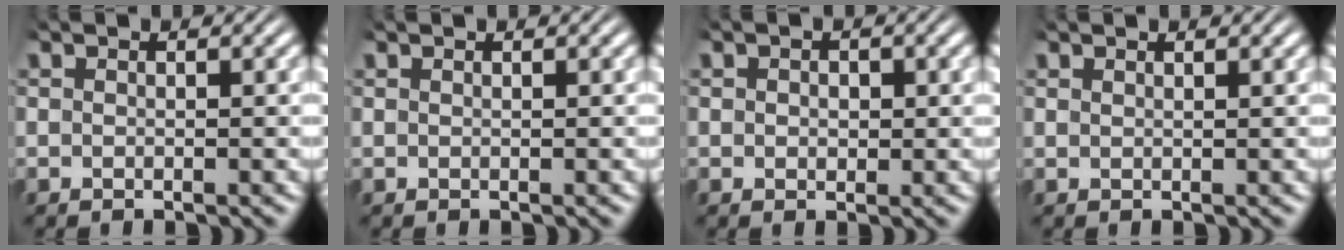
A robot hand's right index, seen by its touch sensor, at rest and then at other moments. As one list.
[{"total": 0.0}, {"total": 1.0, "force": [-0.1, 0.8, 0.6], "torque": [-0.013, -0.007, 0.001]}, {"total": 0.6, "force": [0.4, -0.4, 0.0], "torque": [0.006, -0.003, 0.011]}]